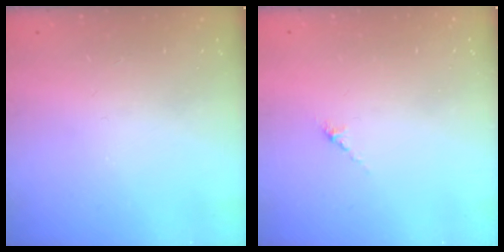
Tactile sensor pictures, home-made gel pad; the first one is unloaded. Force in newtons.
{"total": 2.7, "press": 2.7, "slide": 0.7}